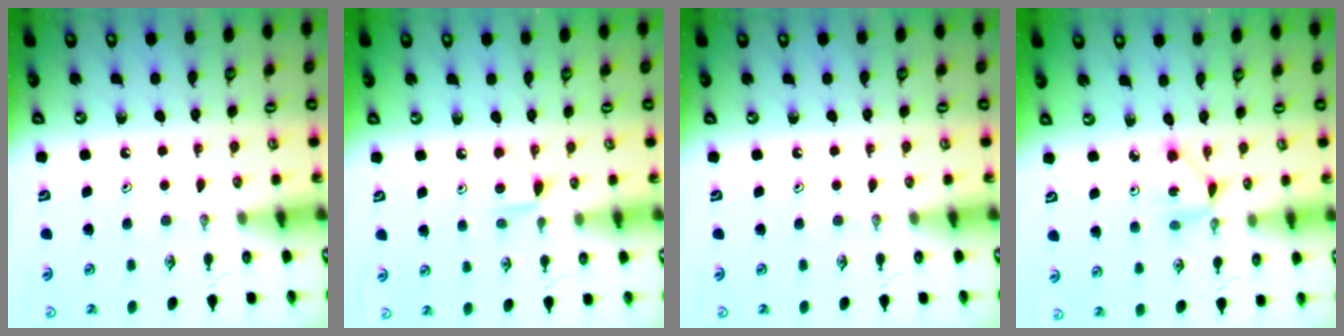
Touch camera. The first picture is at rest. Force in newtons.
{"total": 5.0, "press": 4.9, "slide": 0.7}
{"total": 0.0}
{"total": 2.8, "press": 2.8, "slide": 0.1}